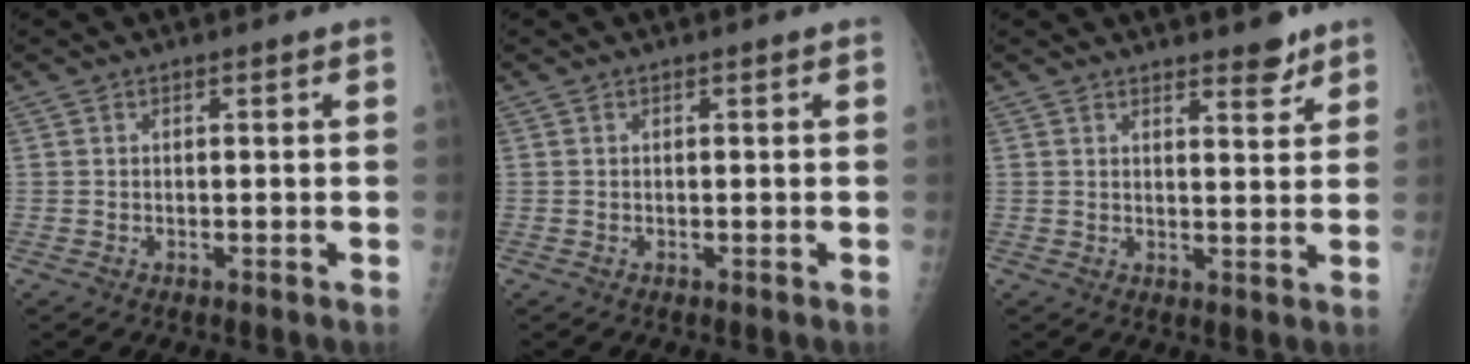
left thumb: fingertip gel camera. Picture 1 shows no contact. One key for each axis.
{"total": 0.0}
{"total": 4.0, "fx": 3.2, "fy": 1.2, "fz": 2.1, "tx": -0.015, "ty": -0.025, "tz": 0.044}